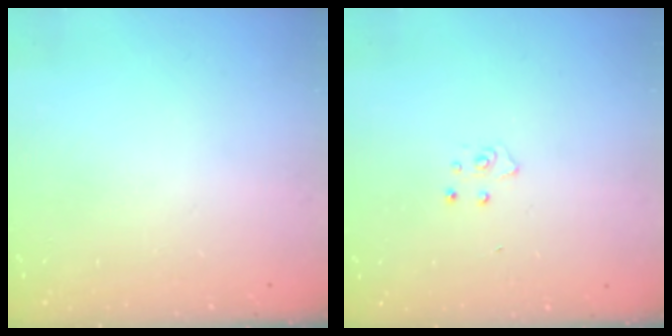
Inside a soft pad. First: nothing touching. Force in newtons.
{"total": 3.9, "press": 3.9, "slide": 0.3}